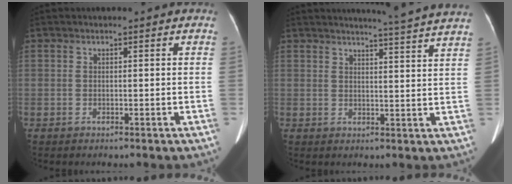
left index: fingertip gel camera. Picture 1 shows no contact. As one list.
[{"total": 10.4, "force": [9.8, -1.8, 3.2], "torque": [-0.047, -0.032, 0.104]}]